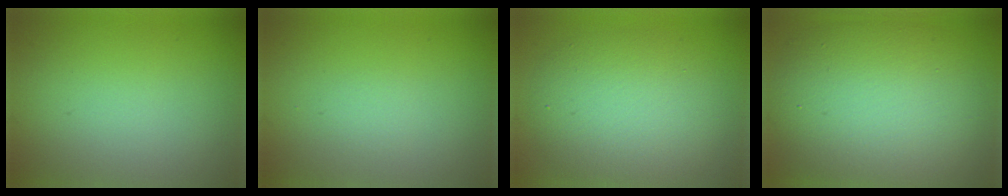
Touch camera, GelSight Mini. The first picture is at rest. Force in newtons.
{"total": 0.0}
{"total": 6.5, "press": 6.5, "slide": 0.6}
{"total": 11.4, "press": 11.4, "slide": 0.8}